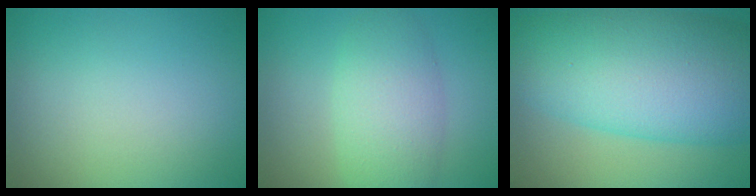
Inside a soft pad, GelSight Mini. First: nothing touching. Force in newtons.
{"total": 5.2, "press": 5.2, "slide": 0.1}
{"total": 13.1, "press": 13.1, "slide": 0.2}